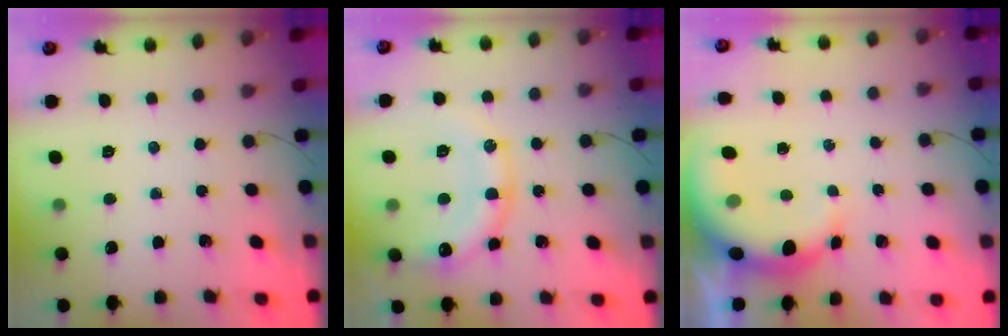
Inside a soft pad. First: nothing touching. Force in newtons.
{"total": 16.1, "press": 16.0, "slide": 2.4}
{"total": 8.6, "press": 8.5, "slide": 1.8}